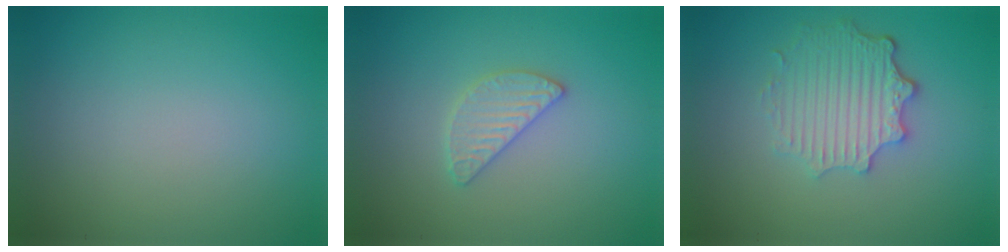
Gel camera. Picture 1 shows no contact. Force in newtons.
{"total": 2.4, "press": 2.3, "slide": 0.3}
{"total": 4.6, "press": 3.6, "slide": 2.8}